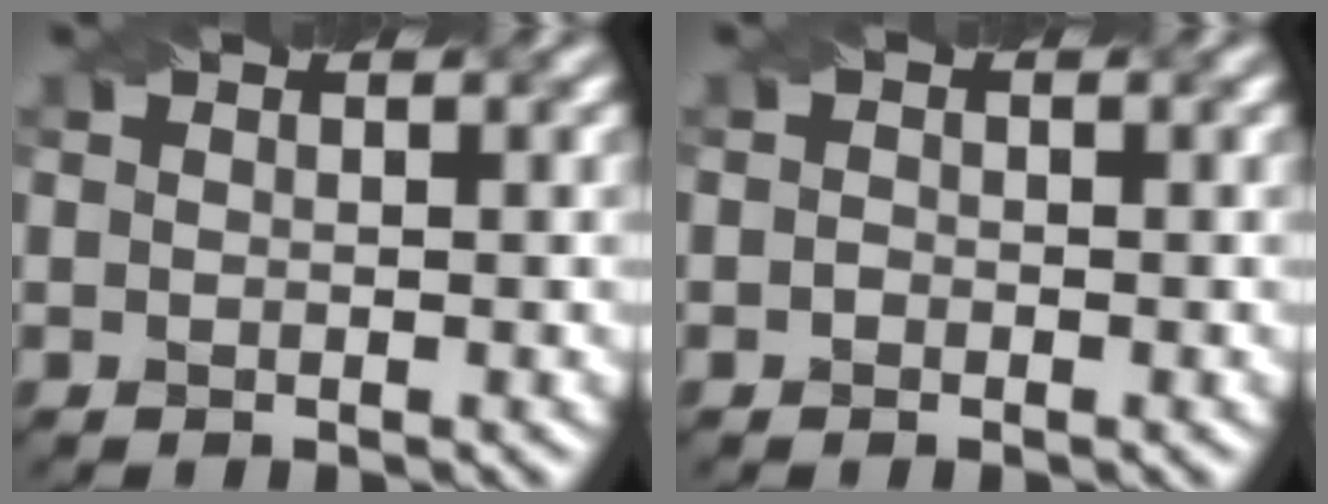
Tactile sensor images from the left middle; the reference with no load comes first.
{"total": 0.5, "force": [-0.3, 0.4, 0.1], "torque": [-0.003, -0.002, -0.005]}